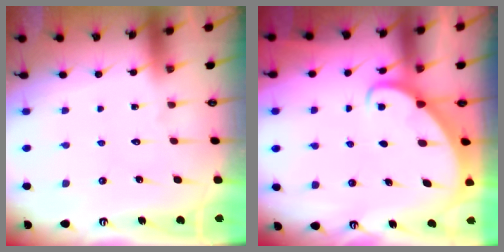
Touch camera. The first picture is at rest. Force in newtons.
{"total": 2.7, "press": 2.6, "slide": 0.4}